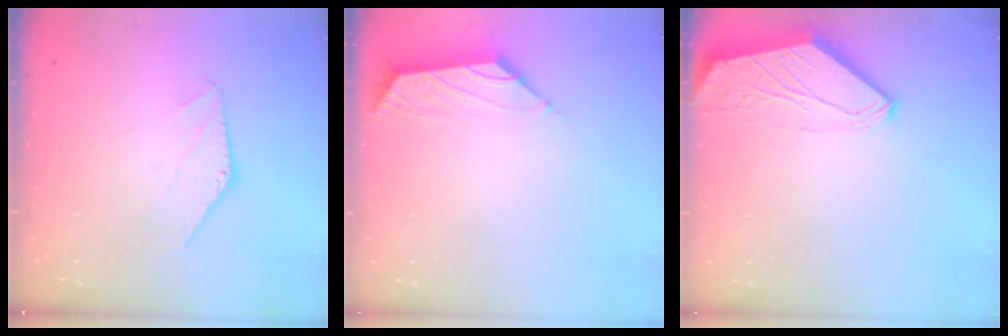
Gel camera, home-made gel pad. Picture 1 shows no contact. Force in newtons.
{"total": 1.6, "press": 1.4, "slide": 0.6}
{"total": 0.0}